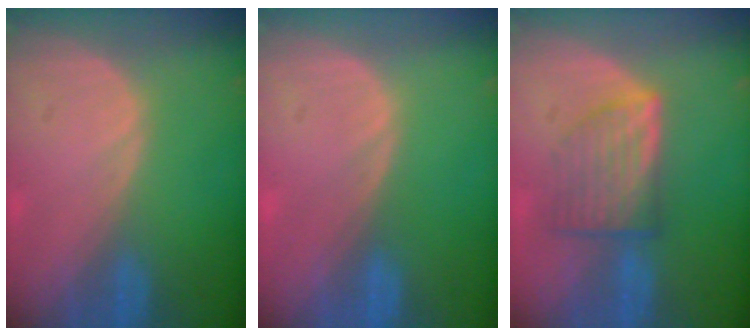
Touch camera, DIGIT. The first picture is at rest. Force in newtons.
{"total": 0.0}
{"total": 6.9, "press": 6.2, "slide": 2.9}